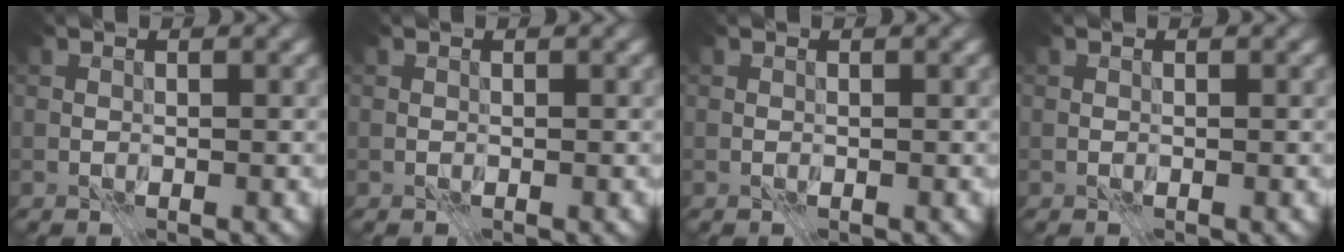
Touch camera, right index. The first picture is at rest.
{"total": 0.0}
{"total": 0.0}
{"total": 0.0}